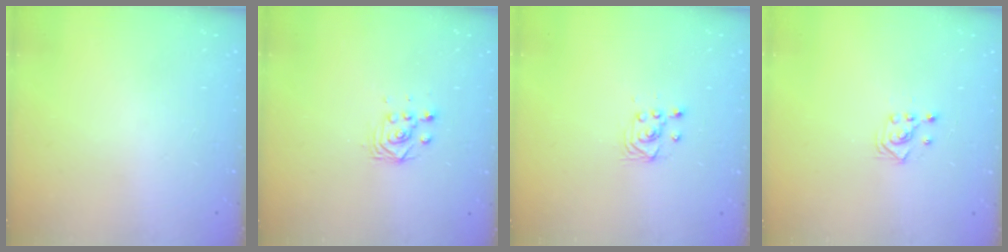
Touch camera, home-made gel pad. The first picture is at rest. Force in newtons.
{"total": 2.8, "press": 2.5, "slide": 1.3}
{"total": 3.1, "press": 2.8, "slide": 1.3}
{"total": 2.9, "press": 2.7, "slide": 1.0}